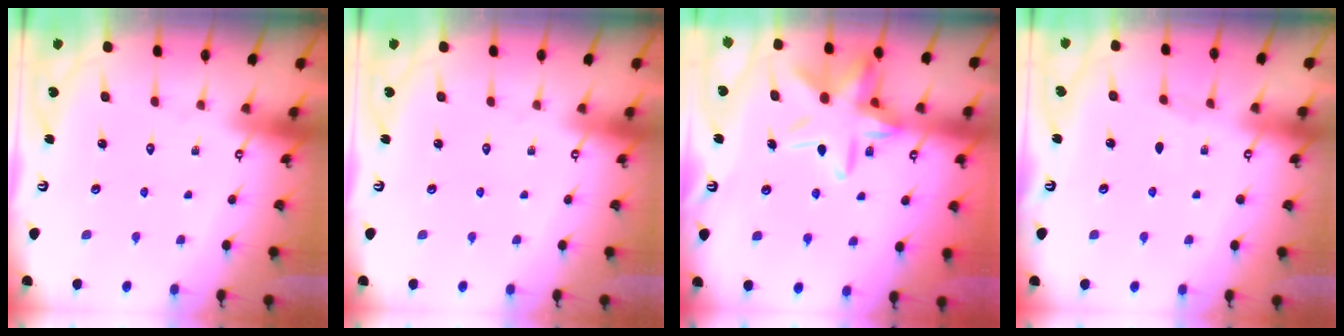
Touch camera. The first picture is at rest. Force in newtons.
{"total": 0.0}
{"total": 15.6, "press": 15.5, "slide": 1.3}
{"total": 2.3, "press": 2.2, "slide": 0.4}